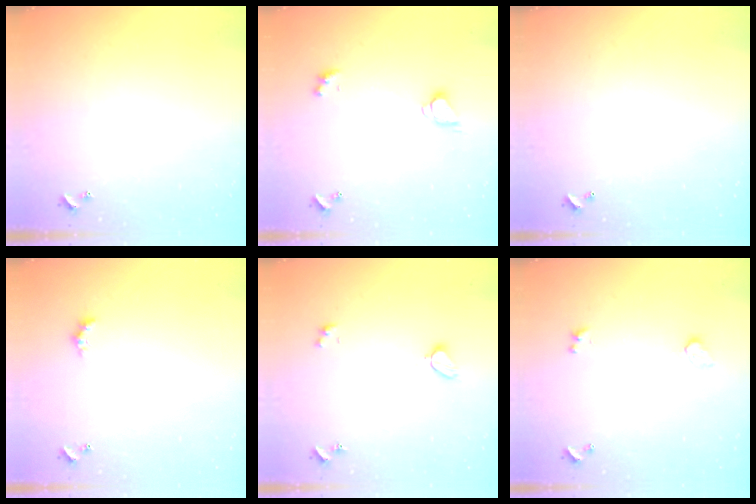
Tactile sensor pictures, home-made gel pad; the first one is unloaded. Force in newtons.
{"total": 1.9, "press": 1.8, "slide": 0.3}
{"total": 2.8, "press": 2.8, "slide": 0.1}
{"total": 1.5, "press": 1.4, "slide": 0.6}
{"total": 2.1, "press": 2.0, "slide": 0.6}
{"total": 1.1, "press": 0.7, "slide": 0.8}